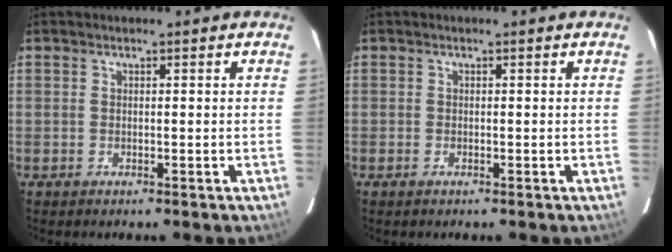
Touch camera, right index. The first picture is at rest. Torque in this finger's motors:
{"motor_torque": [0.03, 0.08, -0.02, 0.01]}